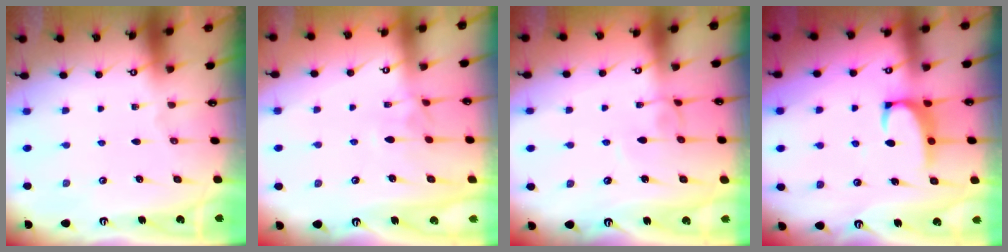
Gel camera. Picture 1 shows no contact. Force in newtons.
{"total": 1.9, "press": 1.7, "slide": 0.7}
{"total": 2.1, "press": 2.1, "slide": 0.1}
{"total": 2.5, "press": 2.3, "slide": 0.8}